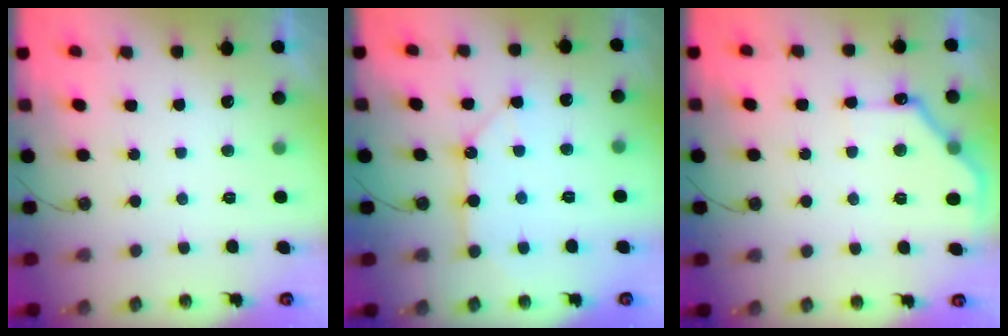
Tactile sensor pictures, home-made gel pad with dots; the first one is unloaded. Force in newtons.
{"total": 10.7, "press": 10.6, "slide": 0.9}
{"total": 12.1, "press": 12.1, "slide": 0.7}